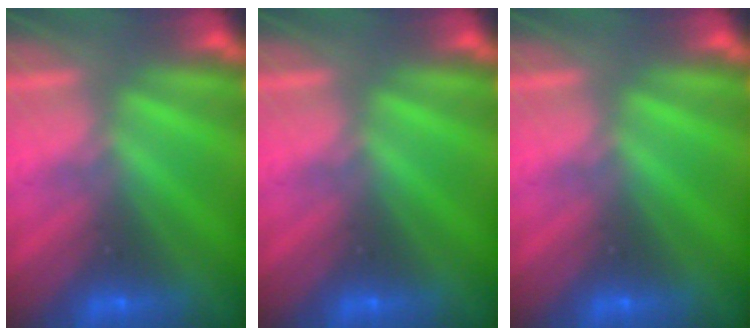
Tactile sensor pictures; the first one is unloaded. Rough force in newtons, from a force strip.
{"total": 0.0}
{"total": 0.0}